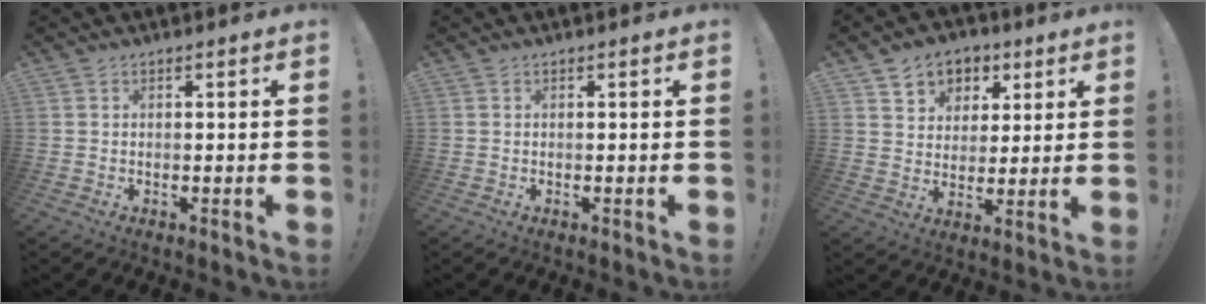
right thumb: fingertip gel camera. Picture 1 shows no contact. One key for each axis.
{"total": 0.0}
{"total": 7.9, "fx": 3.5, "fy": 7.0, "fz": 1.4, "tx": -0.010, "ty": -0.027, "tz": 0.069}